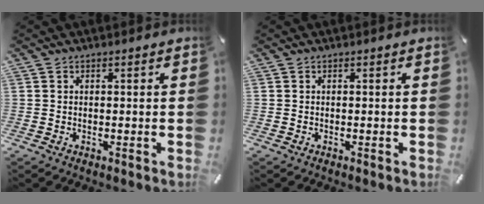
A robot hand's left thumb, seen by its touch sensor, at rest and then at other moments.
{"total": 0.0}